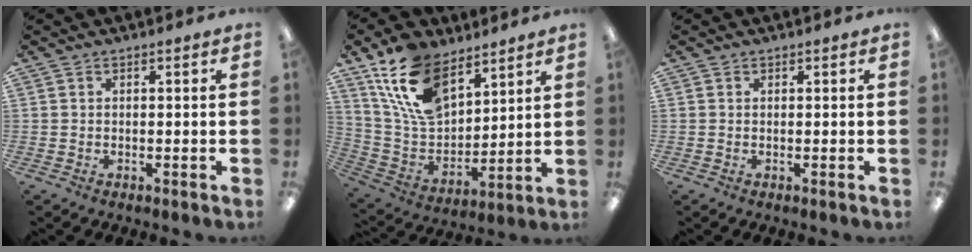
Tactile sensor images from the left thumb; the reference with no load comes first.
{"total": 17.4, "force": [10.7, 9.7, 9.8], "torque": [-0.201, -0.040, 0.201]}
{"total": 0.0}